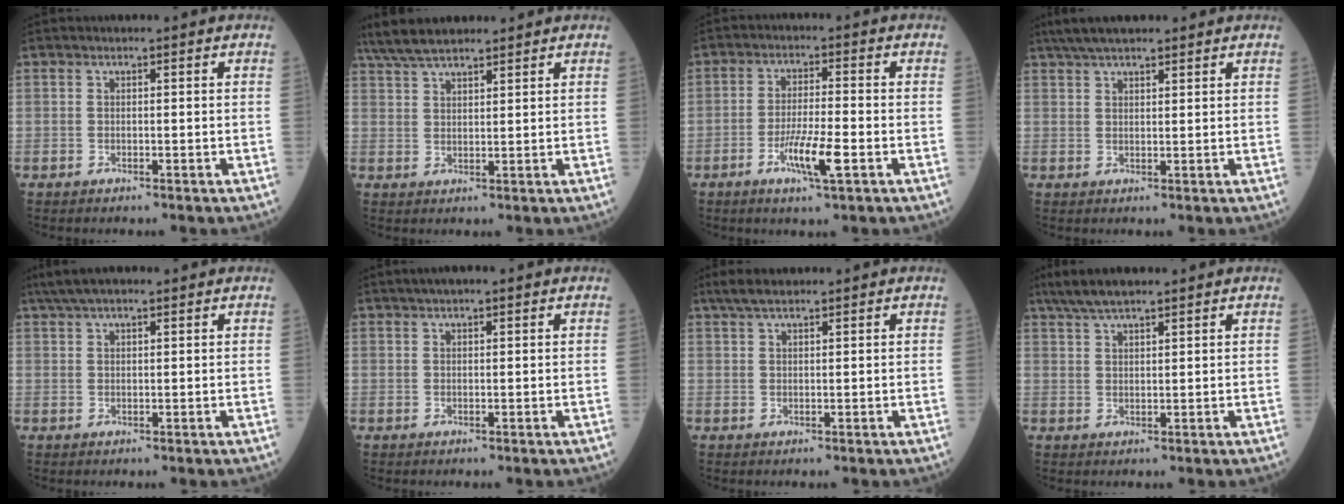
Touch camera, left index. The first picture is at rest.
{"total": 8.9, "force": [7.6, 1.9, 4.2], "torque": [-0.081, 0.032, 0.139]}
{"total": 6.6, "force": [-2.8, 0.4, 5.9], "torque": [-0.116, -0.008, -0.050]}
{"total": 7.2, "force": [5.9, 1.6, 3.9], "torque": [-0.062, 0.034, 0.101]}
{"total": 5.8, "force": [4.5, 1.1, 3.4], "torque": [-0.061, 0.035, 0.080]}
{"total": 3.0, "force": [2.1, 0.7, 2.0], "torque": [-0.033, 0.019, 0.034]}
{"total": 3.5, "force": [2.8, 0.8, 2.0], "torque": [-0.044, 0.016, 0.055]}
{"total": 6.1, "force": [4.9, 0.9, 3.4], "torque": [-0.070, 0.025, 0.091]}